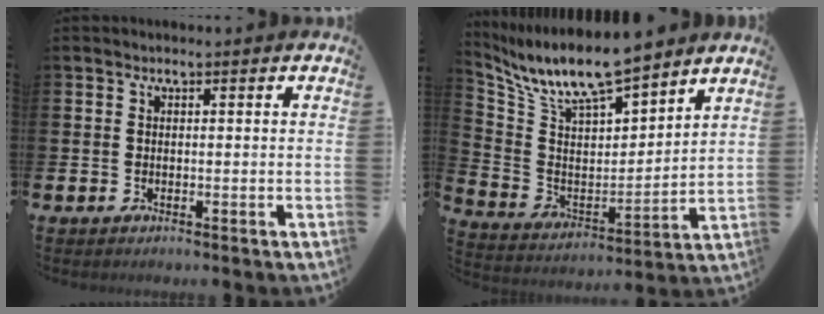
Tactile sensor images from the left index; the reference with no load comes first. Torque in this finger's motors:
{"motor_torque": [1.40, -0.74, 0.56, 0.21]}